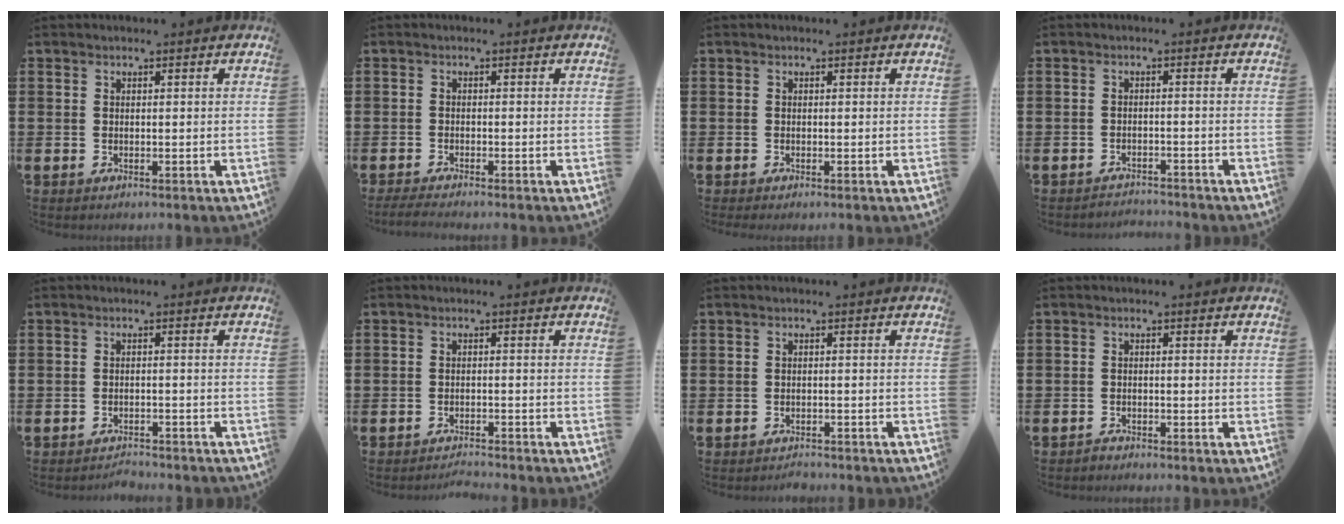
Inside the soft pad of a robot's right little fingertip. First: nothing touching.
{"total": 1.0, "force": [-0.8, 0.0, 0.5], "torque": [-0.008, -0.001, -0.016]}
{"total": 0.0}
{"total": 1.7, "force": [-1.7, 0.0, -0.3], "torque": [0.000, 0.004, -0.039]}
{"total": 1.7, "force": [-1.6, 0.0, -0.1], "torque": [-0.005, 0.005, -0.035]}
{"total": 1.5, "force": [-1.5, -0.1, 0.0], "torque": [-0.003, 0.005, -0.031]}
{"total": 1.2, "force": [-1.2, 0.0, -0.1], "torque": [-0.004, 0.003, -0.025]}
{"total": 0.6, "force": [-0.5, 0.1, 0.0], "torque": [0.000, -0.002, -0.012]}